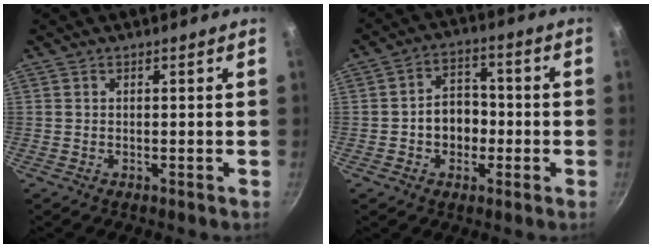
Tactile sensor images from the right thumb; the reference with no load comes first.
{"total": 7.8, "force": [-1.3, 6.1, 4.7], "torque": [-0.032, 0.020, -0.025]}